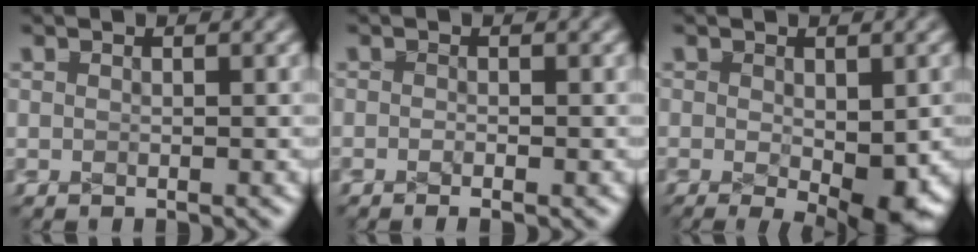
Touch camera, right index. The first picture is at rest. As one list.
[{"total": 1.1, "force": [-0.8, 0.5, 0.5], "torque": [-0.005, -0.003, -0.015]}, {"total": 4.7, "force": [-1.8, 1.9, 3.9], "torque": [-0.060, -0.035, -0.013]}]